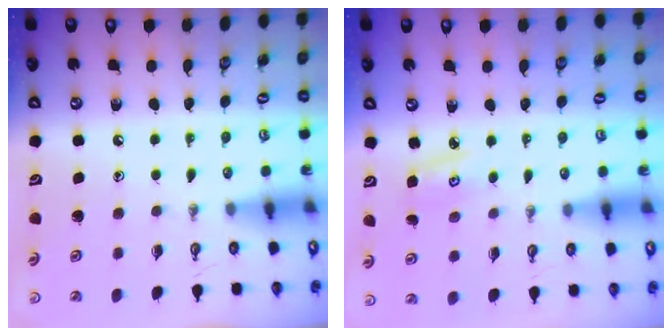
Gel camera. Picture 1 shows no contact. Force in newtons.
{"total": 3.9, "press": 3.9, "slide": 0.5}